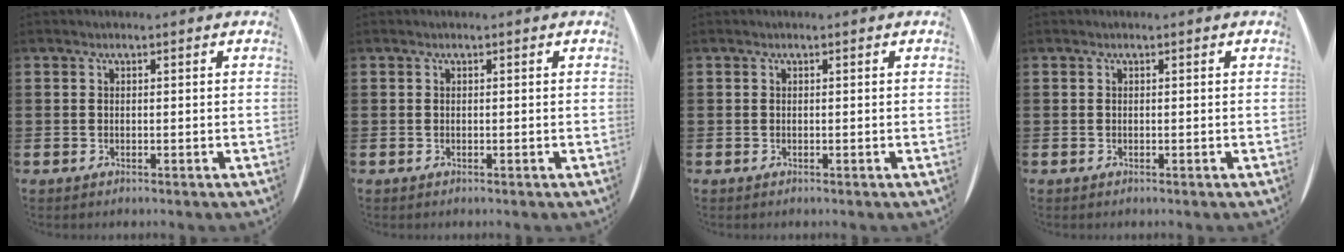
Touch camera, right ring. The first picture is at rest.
{"total": 0.0}
{"total": 0.0}
{"total": 0.0}